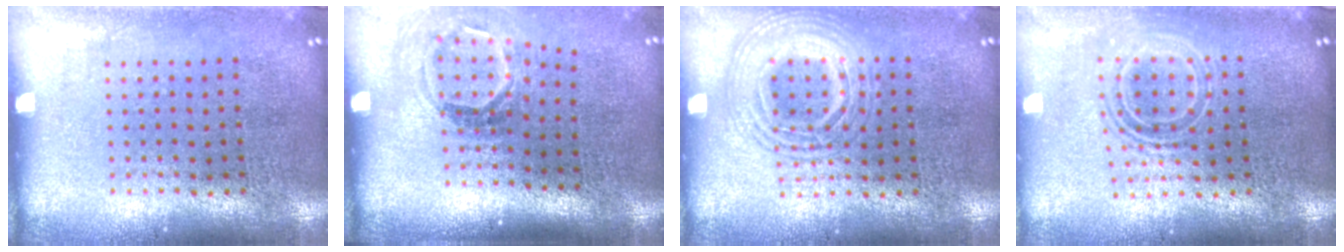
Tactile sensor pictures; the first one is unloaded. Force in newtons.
{"total": 1.8, "press": 1.2, "slide": 1.4}
{"total": 2.8, "press": 2.8, "slide": 0.3}
{"total": 1.6, "press": 1.3, "slide": 1.0}